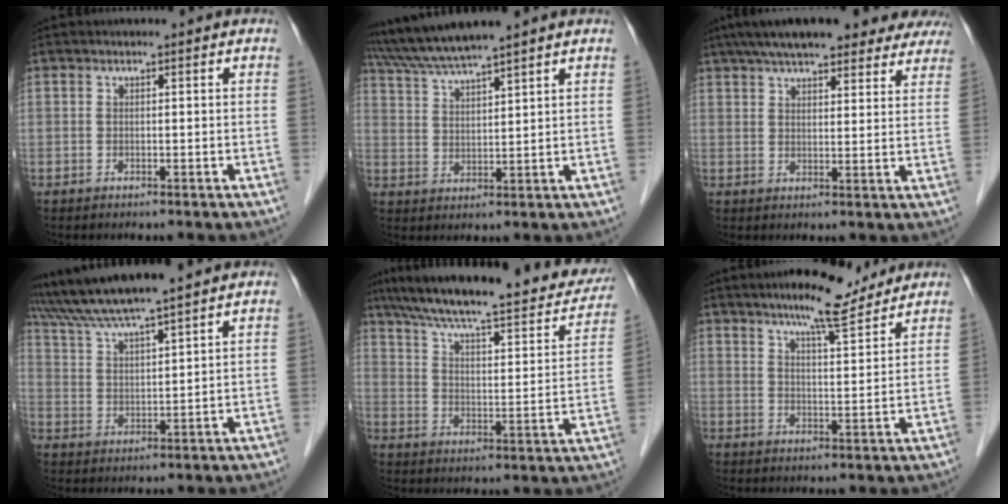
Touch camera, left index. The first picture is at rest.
{"total": 8.3, "force": [7.4, -1.1, 3.7], "torque": [-0.075, 0.021, 0.142]}
{"total": 22.6, "force": [19.0, 5.8, 10.6], "torque": [-0.165, 0.041, 0.240]}
{"total": 11.3, "force": [10.0, -0.9, 5.1], "torque": [-0.098, 0.026, 0.176]}
{"total": 28.1, "force": [23.6, 5.7, 14.2], "torque": [-0.228, -0.007, 0.317]}
{"total": 8.9, "force": [7.4, 1.2, 4.9], "torque": [-0.080, 0.007, 0.116]}